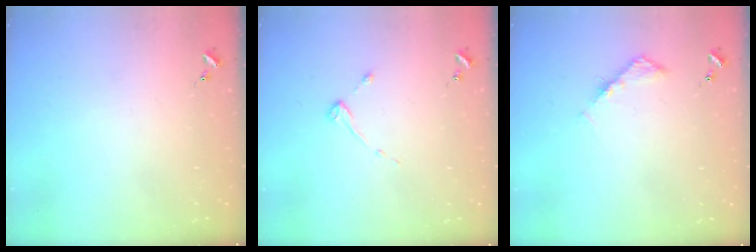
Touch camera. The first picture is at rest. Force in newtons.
{"total": 2.6, "press": 2.6, "slide": 0.4}
{"total": 4.2, "press": 4.2, "slide": 0.5}